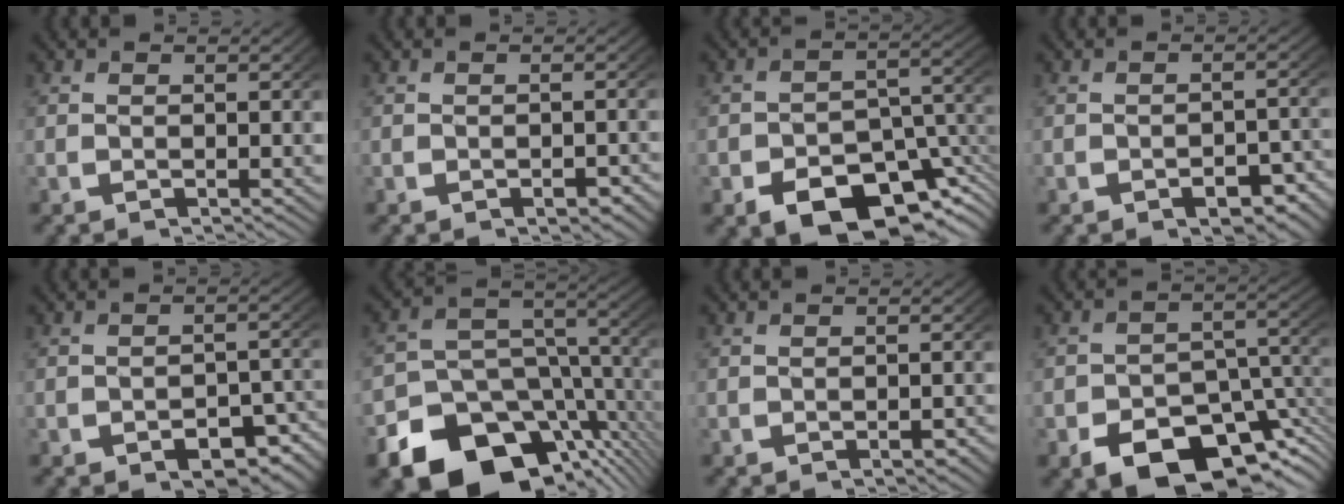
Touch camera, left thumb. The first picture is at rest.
{"total": 1.2, "force": [-0.7, 0.6, 0.7], "torque": [-0.009, -0.005, -0.010]}
{"total": 11.7, "force": [-6.6, 6.7, 7.0], "torque": [-0.115, -0.041, -0.075]}
{"total": 3.0, "force": [-1.7, 1.6, 1.9], "torque": [-0.025, -0.011, -0.023]}
{"total": 4.4, "force": [-2.1, 2.4, 3.0], "torque": [-0.039, -0.014, -0.028]}
{"total": 16.6, "force": [-9.0, 10.2, 9.5], "torque": [-0.143, -0.048, -0.131]}
{"total": 0.8, "force": [-0.6, 0.4, 0.5], "torque": [-0.007, -0.002, -0.009]}
{"total": 12.9, "force": [-7.3, 7.4, 7.6], "torque": [-0.125, -0.043, -0.087]}